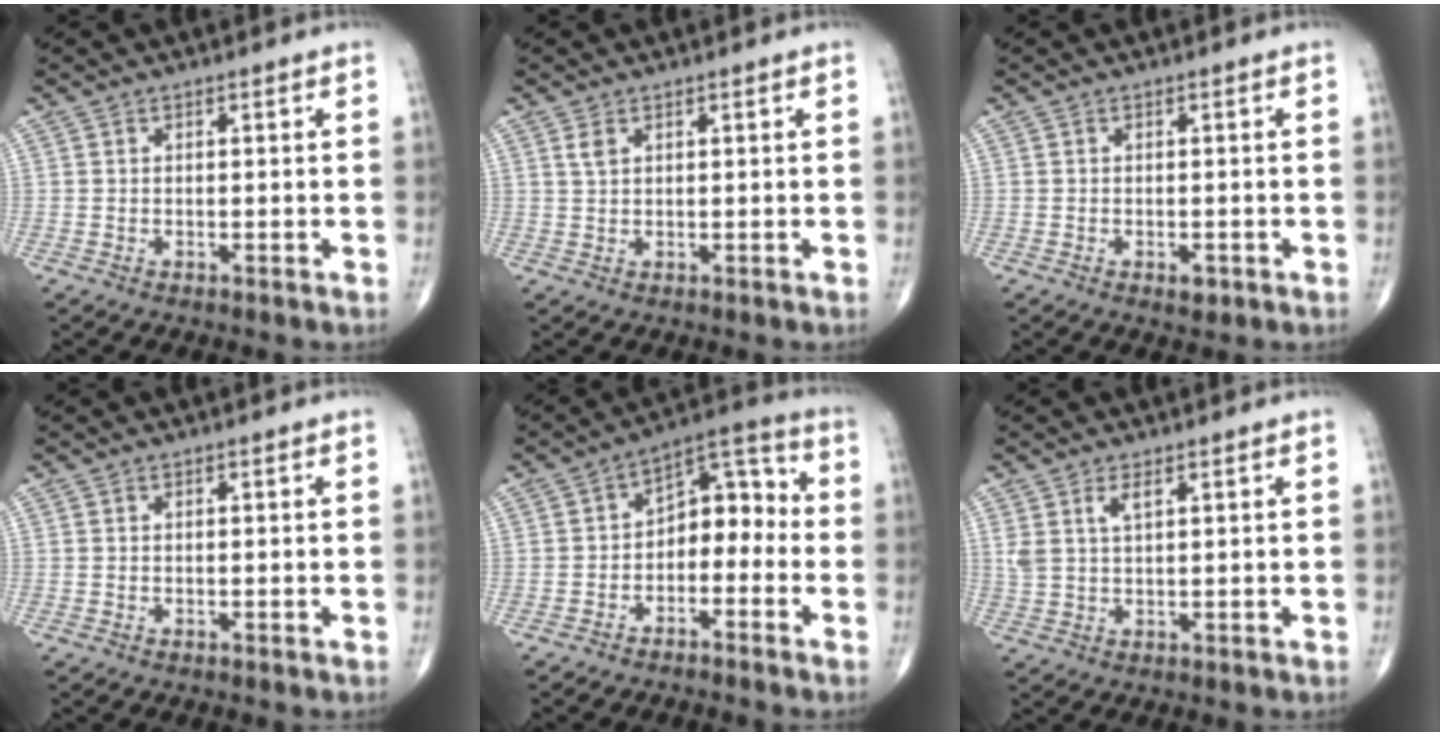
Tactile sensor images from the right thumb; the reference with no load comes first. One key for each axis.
{"total": 1.6, "fx": 0.9, "fy": 0.8, "fz": 1.1, "tx": -0.023, "ty": 0.003, "tz": 0.023}
{"total": 1.7, "fx": -0.8, "fy": 0.9, "fz": 1.2, "tx": -0.013, "ty": 0.000, "tz": -0.010}
{"total": 0.0}
{"total": 9.7, "fx": -2.4, "fy": 6.3, "fz": 7.0, "tx": -0.066, "ty": 0.055, "tz": -0.052}
{"total": 3.5, "fx": 1.7, "fy": 1.2, "fz": 2.8, "tx": -0.060, "ty": -0.001, "tz": 0.040}